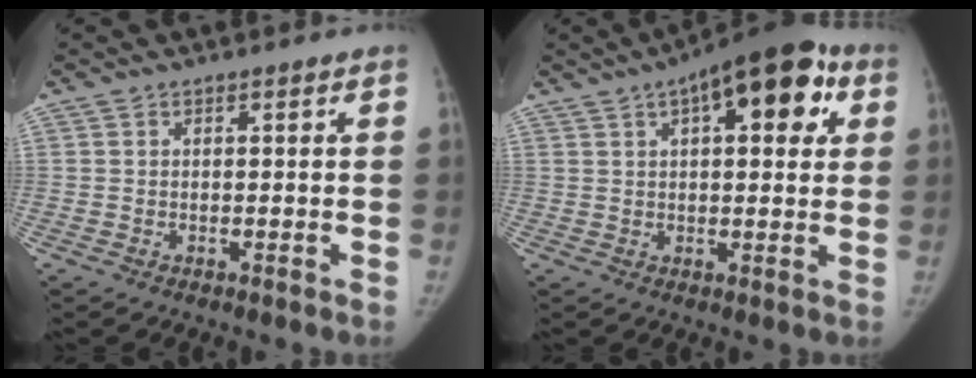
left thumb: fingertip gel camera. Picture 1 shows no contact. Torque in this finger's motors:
{"motor_torque": [0.22, 0.05, 1.54, -0.85, 0.32]}